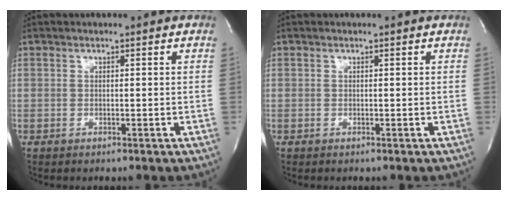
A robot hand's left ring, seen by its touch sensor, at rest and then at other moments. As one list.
[{"total": 0.0}]